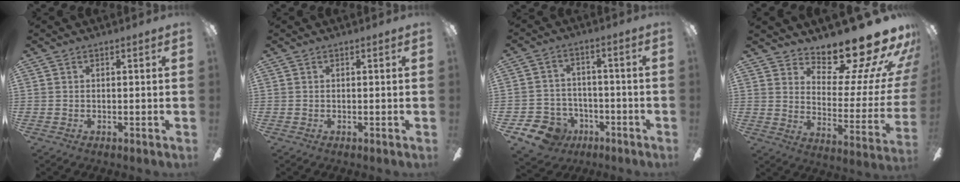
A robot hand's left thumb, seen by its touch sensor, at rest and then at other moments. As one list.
[{"total": 0.0}, {"total": 9.3, "force": [-5.9, 6.6, 2.9], "torque": [-0.079, 0.041, -0.107]}, {"total": 19.6, "force": [15.3, 5.9, 10.8], "torque": [-0.145, -0.120, 0.250]}]